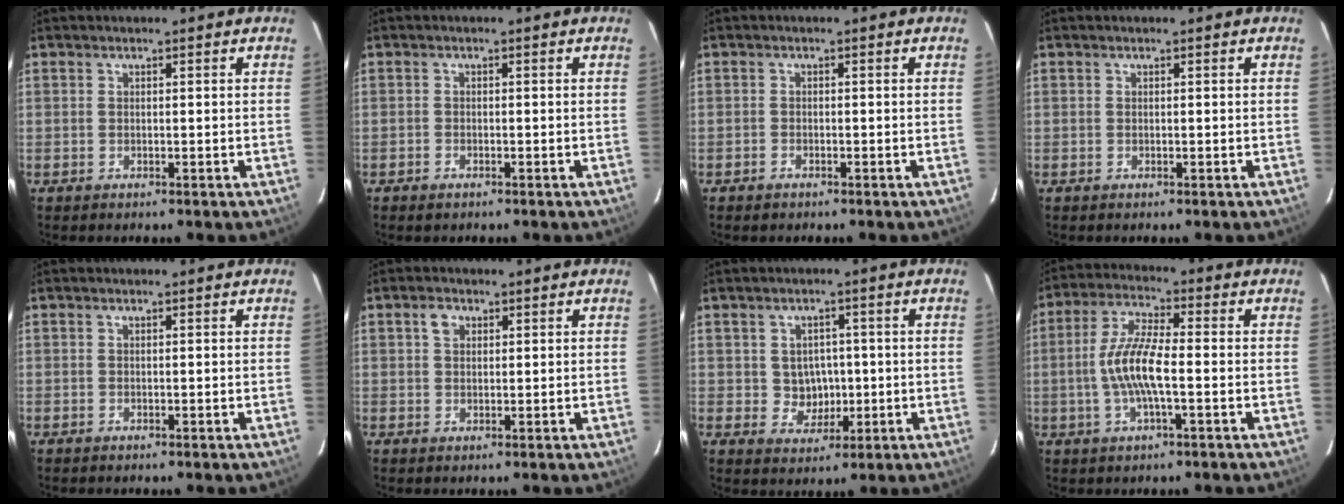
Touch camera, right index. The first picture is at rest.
{"total": 1.1, "force": [-0.8, 0.6, 0.4], "torque": [-0.009, 0.000, -0.016]}
{"total": 1.1, "force": [-0.9, 0.6, 0.2], "torque": [-0.007, 0.002, -0.015]}
{"total": 0.0}
{"total": 0.0}
{"total": 2.3, "force": [1.0, 1.7, 1.2], "torque": [-0.022, 0.009, 0.017]}
{"total": 4.9, "force": [0.1, 4.7, 1.4], "torque": [-0.030, 0.013, 0.012]}
{"total": 9.3, "force": [-1.6, 2.1, 8.9], "torque": [-0.185, 0.006, -0.034]}